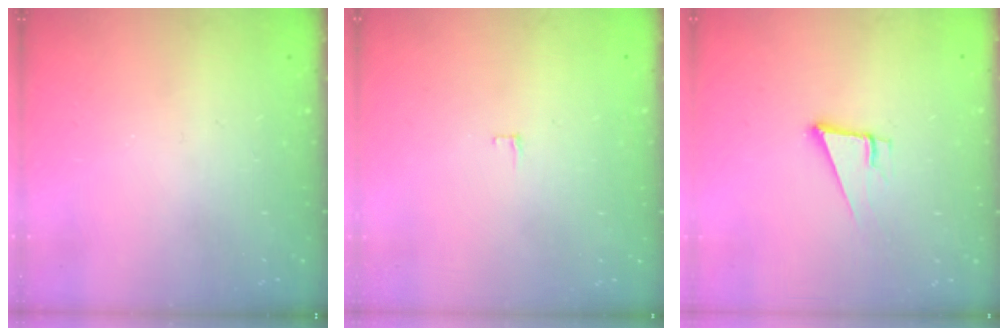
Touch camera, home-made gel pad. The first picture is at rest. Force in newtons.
{"total": 3.8, "press": 3.8, "slide": 0.3}
{"total": 6.8, "press": 6.3, "slide": 2.5}